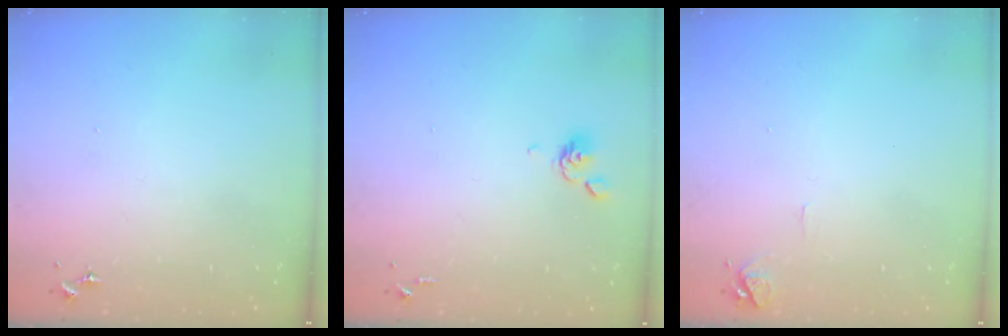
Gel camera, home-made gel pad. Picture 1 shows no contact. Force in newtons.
{"total": 5.6, "press": 5.5, "slide": 1.4}
{"total": 6.3, "press": 6.3, "slide": 0.7}